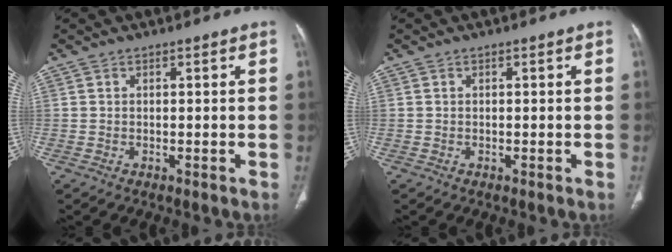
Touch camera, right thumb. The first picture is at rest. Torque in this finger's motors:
{"motor_torque": [0.07, 0.04, -0.17, 0.10, 0.03]}